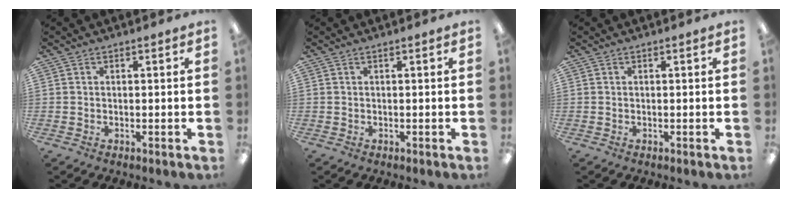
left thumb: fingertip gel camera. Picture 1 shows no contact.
{"total": 0.0}
{"total": 0.0}